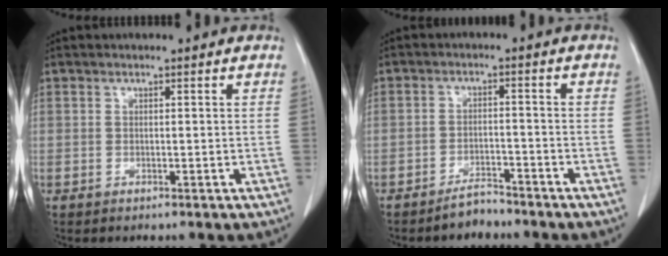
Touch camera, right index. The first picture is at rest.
{"total": 3.3, "force": [-3.1, 0.9, 0.7], "torque": [-0.009, -0.001, -0.052]}